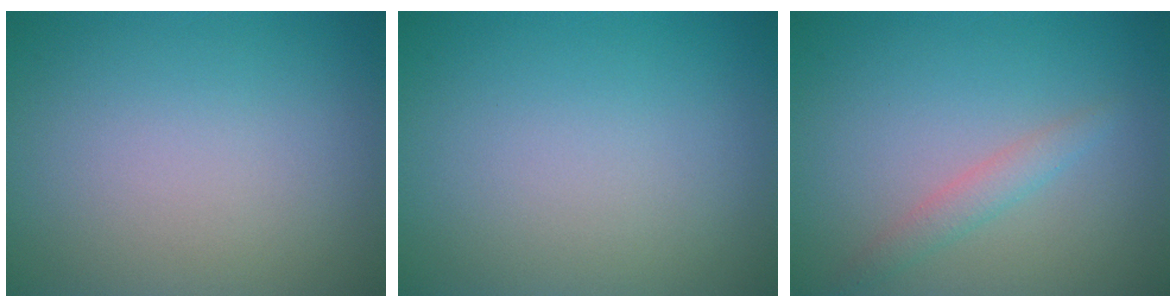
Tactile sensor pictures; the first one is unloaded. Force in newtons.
{"total": 0.0}
{"total": 1.6, "press": 1.6, "slide": 0.0}